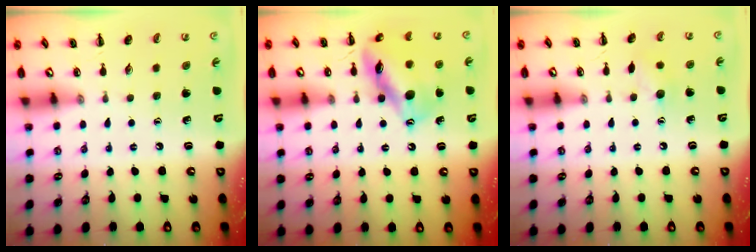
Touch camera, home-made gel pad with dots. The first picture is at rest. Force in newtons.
{"total": 14.6, "press": 14.6, "slide": 1.4}
{"total": 6.1, "press": 6.1, "slide": 0.9}